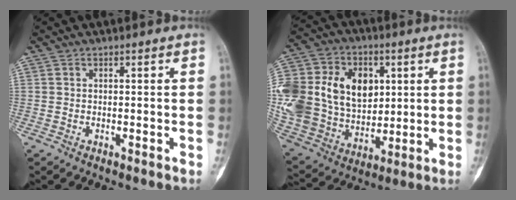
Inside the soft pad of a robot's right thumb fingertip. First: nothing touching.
{"total": 31.9, "force": [5.6, 24.0, 20.3], "torque": [-0.442, 0.045, 0.120]}